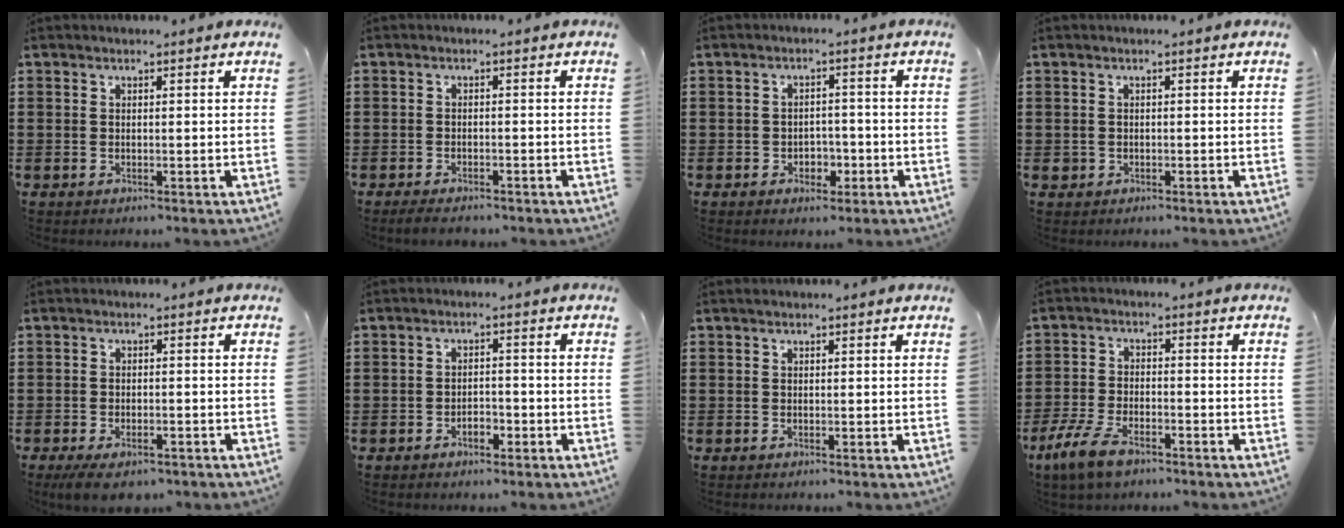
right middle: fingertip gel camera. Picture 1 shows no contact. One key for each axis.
{"total": 1.7, "fx": -1.6, "fy": 0.2, "fz": 0.5, "tx": -0.012, "ty": -0.002, "tz": -0.031}
{"total": 2.6, "fx": -1.3, "fy": 1.9, "fz": 1.2, "tx": -0.026, "ty": 0.004, "tz": -0.030}
{"total": 0.7, "fx": -0.1, "fy": 0.6, "fz": 0.1, "tx": -0.003, "ty": 0.006, "tz": -0.005}
{"total": 2.6, "fx": -2.0, "fy": 0.8, "fz": 1.4, "tx": -0.032, "ty": 0.000, "tz": -0.043}
{"total": 2.6, "fx": -1.7, "fy": 1.2, "fz": 1.5, "tx": -0.030, "ty": 0.005, "tz": -0.036}
{"total": 0.0}
{"total": 6.7, "fx": -4.4, "fy": 2.7, "fz": 4.3, "tx": -0.110, "ty": -0.005, "tz": -0.087}